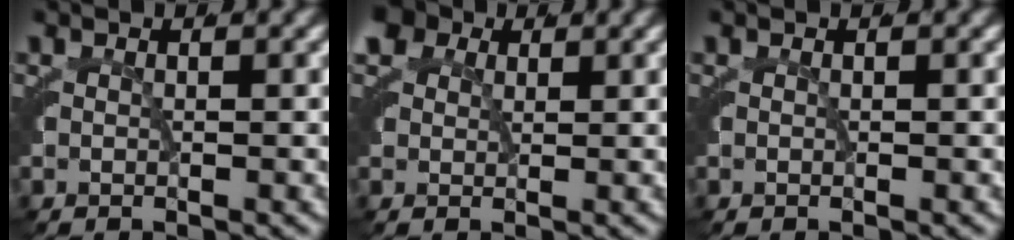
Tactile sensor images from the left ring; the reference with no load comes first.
{"total": 3.9, "force": [2.0, 2.9, 1.6], "torque": [-0.053, -0.006, 0.032]}
{"total": 0.0}